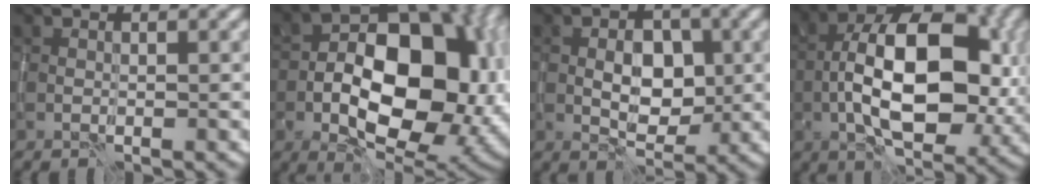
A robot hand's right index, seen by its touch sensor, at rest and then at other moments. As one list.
[{"total": 14.3, "force": [-1.8, 8.4, 11.5], "torque": [-0.155, 0.005, -0.037]}, {"total": 4.3, "force": [0.0, 2.7, 3.3], "torque": [-0.049, 0.000, 0.002]}, {"total": 12.2, "force": [-1.4, 6.2, 10.5], "torque": [-0.168, 0.015, -0.031]}]